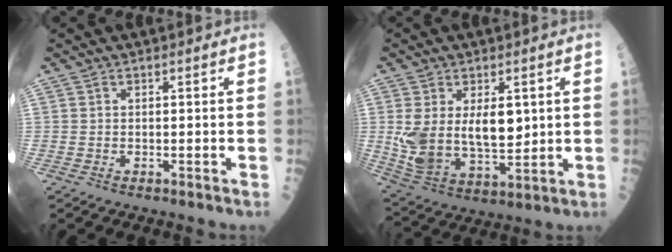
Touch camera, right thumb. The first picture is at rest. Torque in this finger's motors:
{"motor_torque": [0.19, 0.26, 0.92, 0.54, 0.33]}